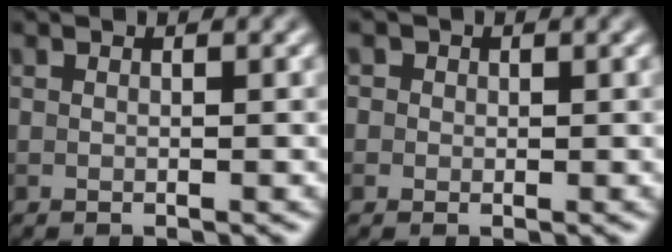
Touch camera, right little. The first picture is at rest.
{"total": 1.8, "force": [0.8, 1.6, 0.6], "torque": [0.002, 0.008, 0.001]}